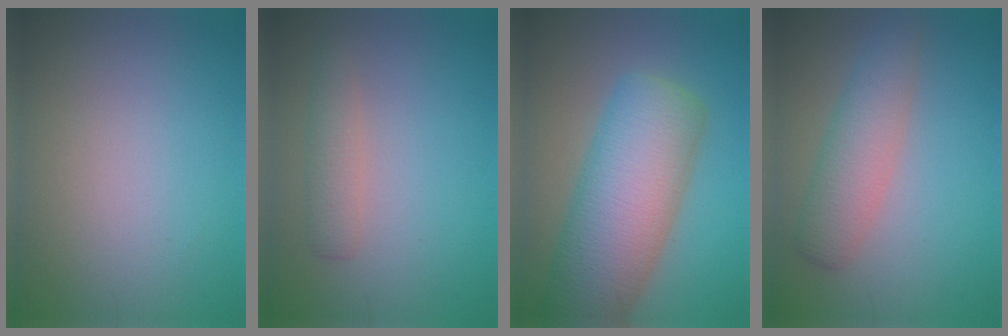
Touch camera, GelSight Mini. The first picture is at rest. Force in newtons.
{"total": 2.0, "press": 2.0, "slide": 0.2}
{"total": 11.1, "press": 11.1, "slide": 0.5}
{"total": 4.1, "press": 4.1, "slide": 0.1}